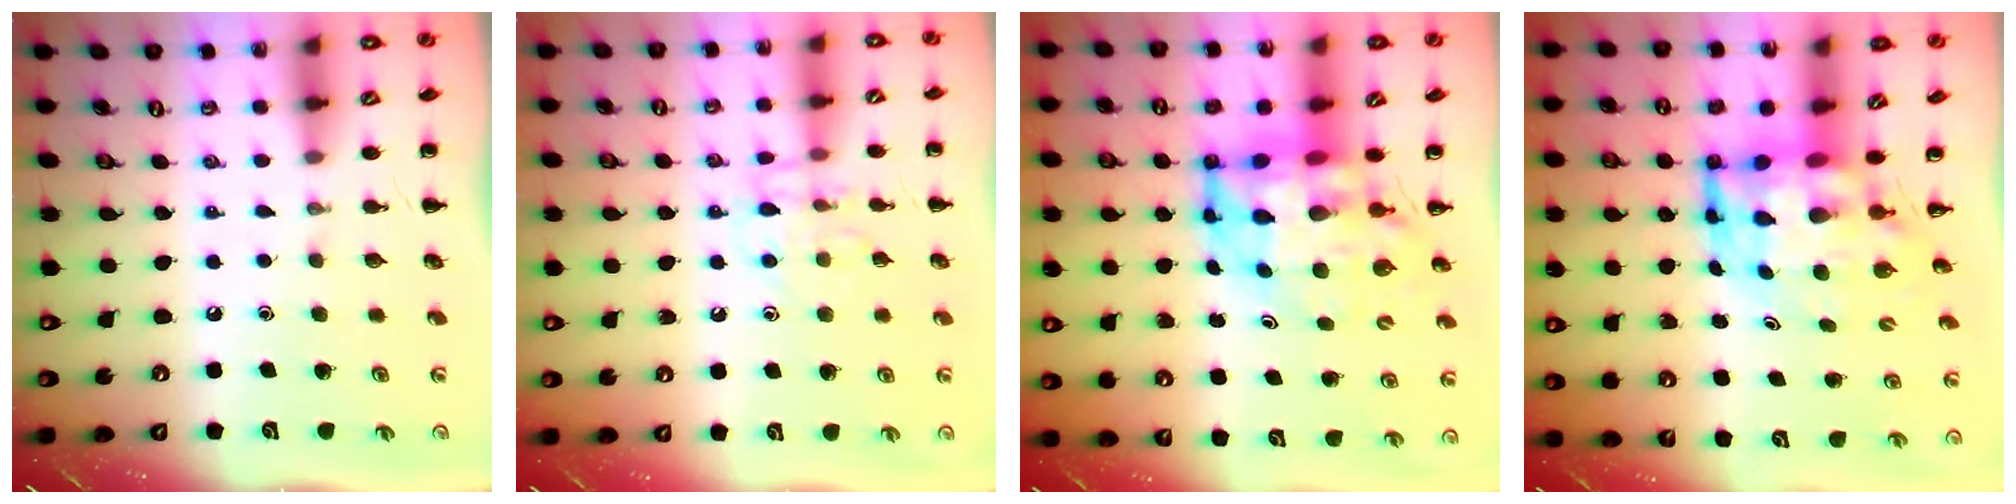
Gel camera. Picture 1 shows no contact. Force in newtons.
{"total": 8.7, "press": 8.7, "slide": 0.5}
{"total": 9.7, "press": 9.2, "slide": 2.9}
{"total": 7.5, "press": 7.2, "slide": 2.2}